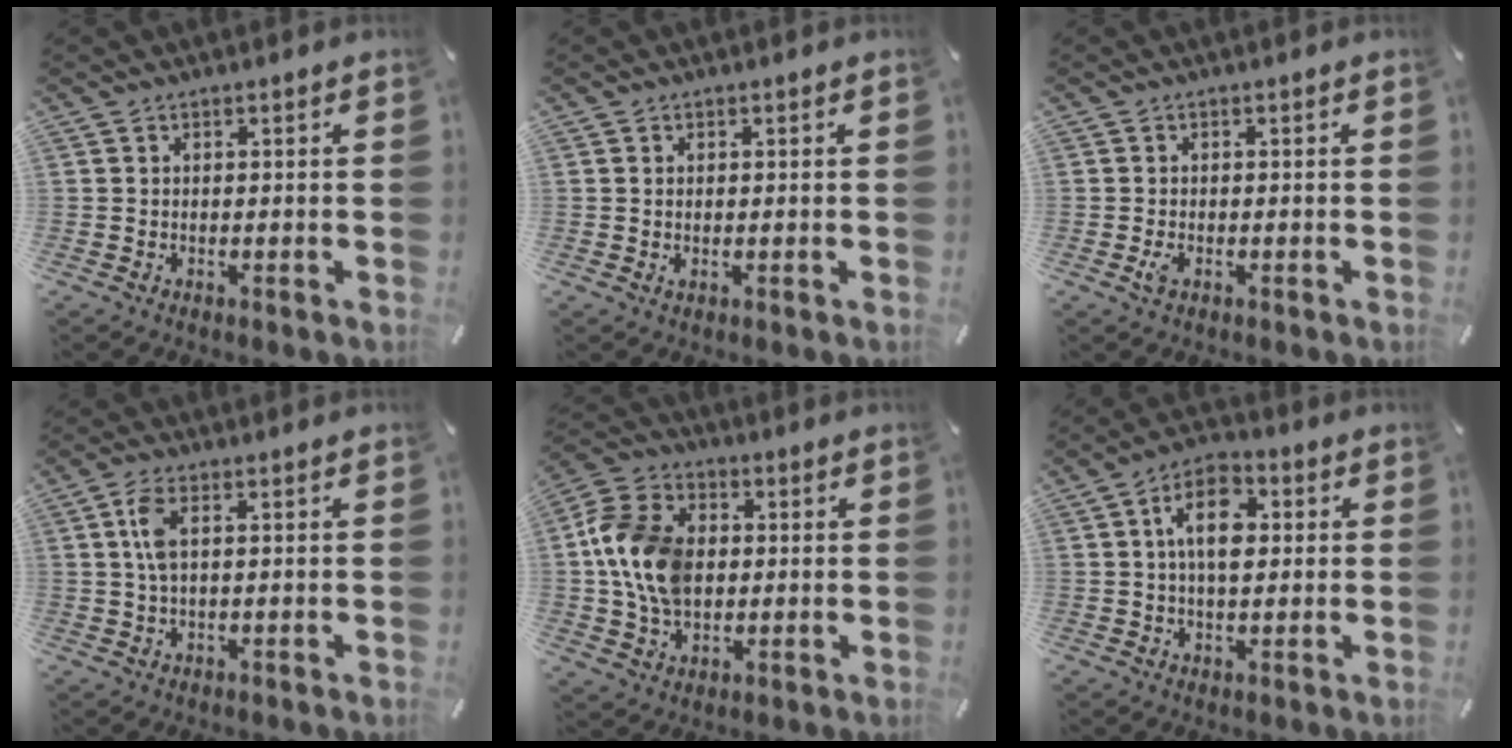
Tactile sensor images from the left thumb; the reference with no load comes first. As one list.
[{"total": 0.7, "force": [0.0, 0.4, 0.6], "torque": [-0.010, 0.001, 0.000]}, {"total": 1.8, "force": [-0.7, 0.9, 1.4], "torque": [-0.038, -0.006, -0.016]}, {"total": 5.2, "force": [1.0, 2.2, 4.6], "torque": [-0.108, 0.005, 0.011]}, {"total": 13.8, "force": [0.6, 10.6, 8.8], "torque": [-0.188, 0.016, 0.012]}, {"total": 10.2, "force": [1.4, 6.3, 7.9], "torque": [-0.141, 0.007, 0.022]}]